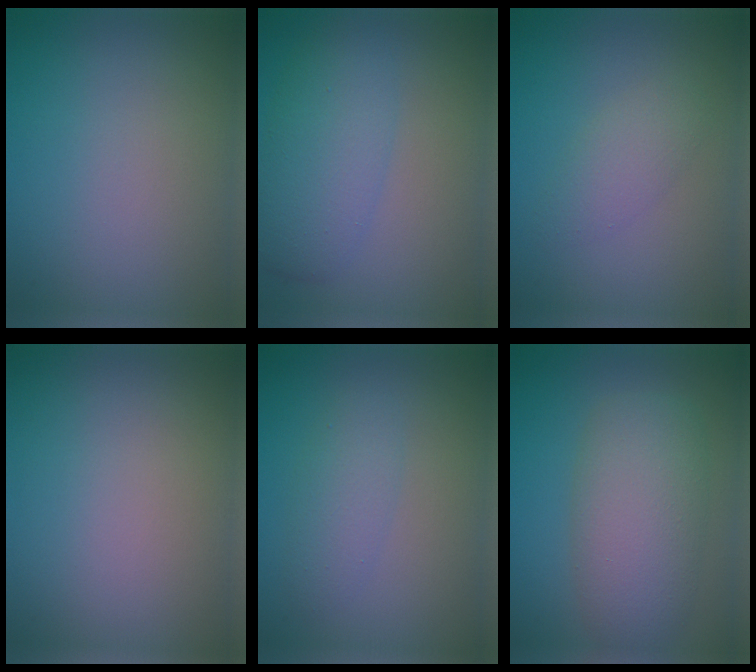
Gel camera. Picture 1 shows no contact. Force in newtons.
{"total": 4.9, "press": 4.9, "slide": 0.1}
{"total": 2.1, "press": 2.1, "slide": 0.0}
{"total": 0.0}
{"total": 2.3, "press": 2.3, "slide": 0.1}
{"total": 6.5, "press": 6.5, "slide": 0.3}